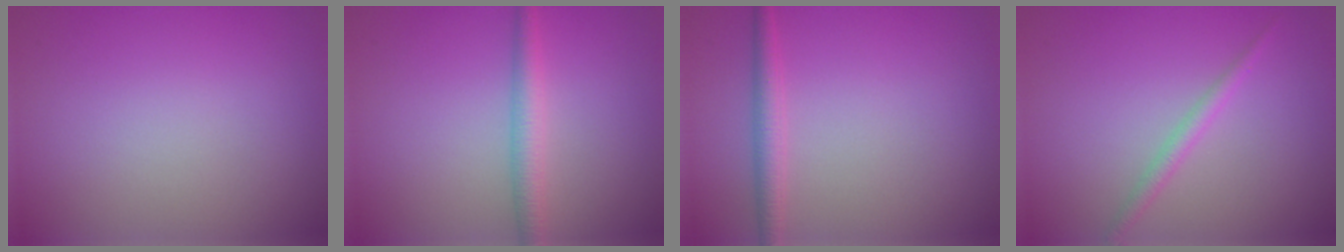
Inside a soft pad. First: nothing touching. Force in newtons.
{"total": 2.5, "press": 2.5, "slide": 0.1}
{"total": 2.1, "press": 2.1, "slide": 0.0}
{"total": 1.6, "press": 1.6, "slide": 0.0}